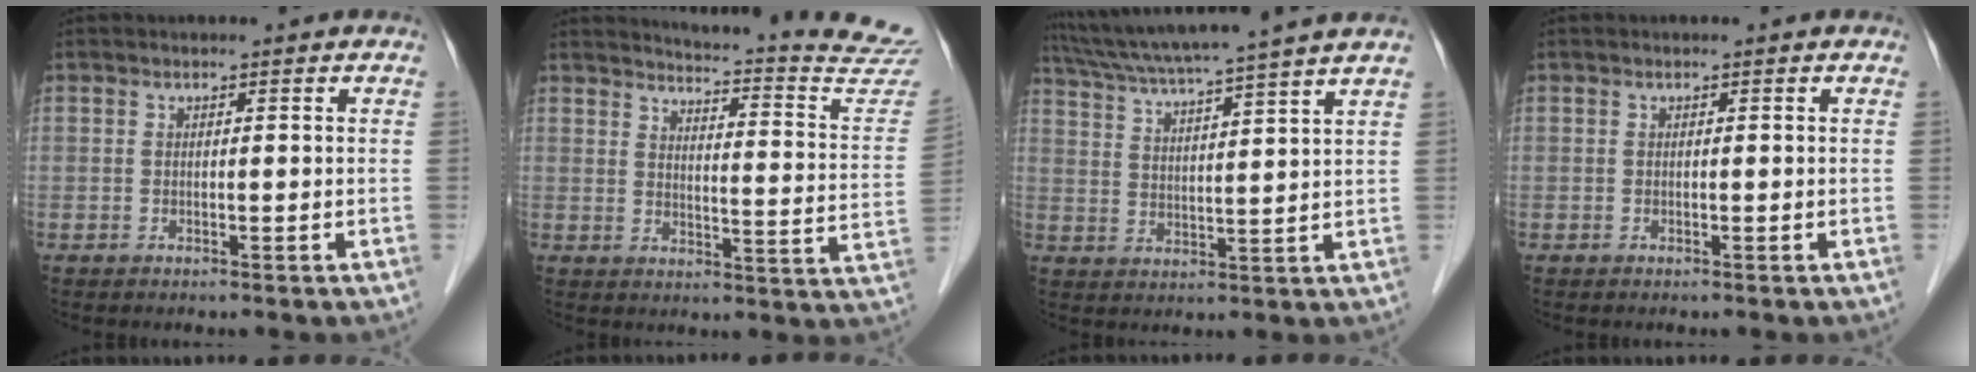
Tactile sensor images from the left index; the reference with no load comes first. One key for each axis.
{"total": 19.9, "fx": 19.2, "fy": 0.9, "fz": 5.0, "tx": -0.063, "ty": -0.119, "tz": 0.203}
{"total": 15.8, "fx": 13.6, "fy": -1.7, "fz": 7.8, "tx": -0.140, "ty": 0.004, "tz": 0.201}
{"total": 0.0}